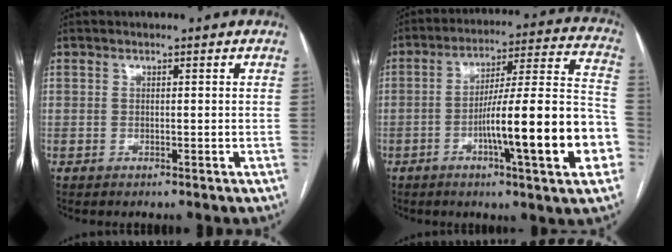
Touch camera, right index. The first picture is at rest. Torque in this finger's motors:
{"motor_torque": [2.14, 0.00, 1.05, 0.21]}